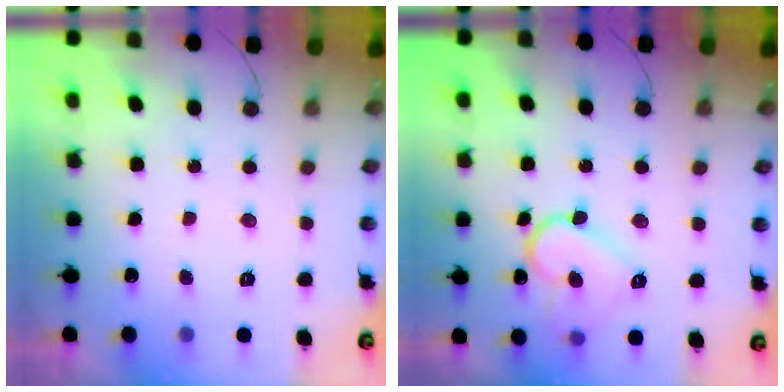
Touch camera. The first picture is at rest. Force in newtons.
{"total": 11.5, "press": 11.5, "slide": 0.9}